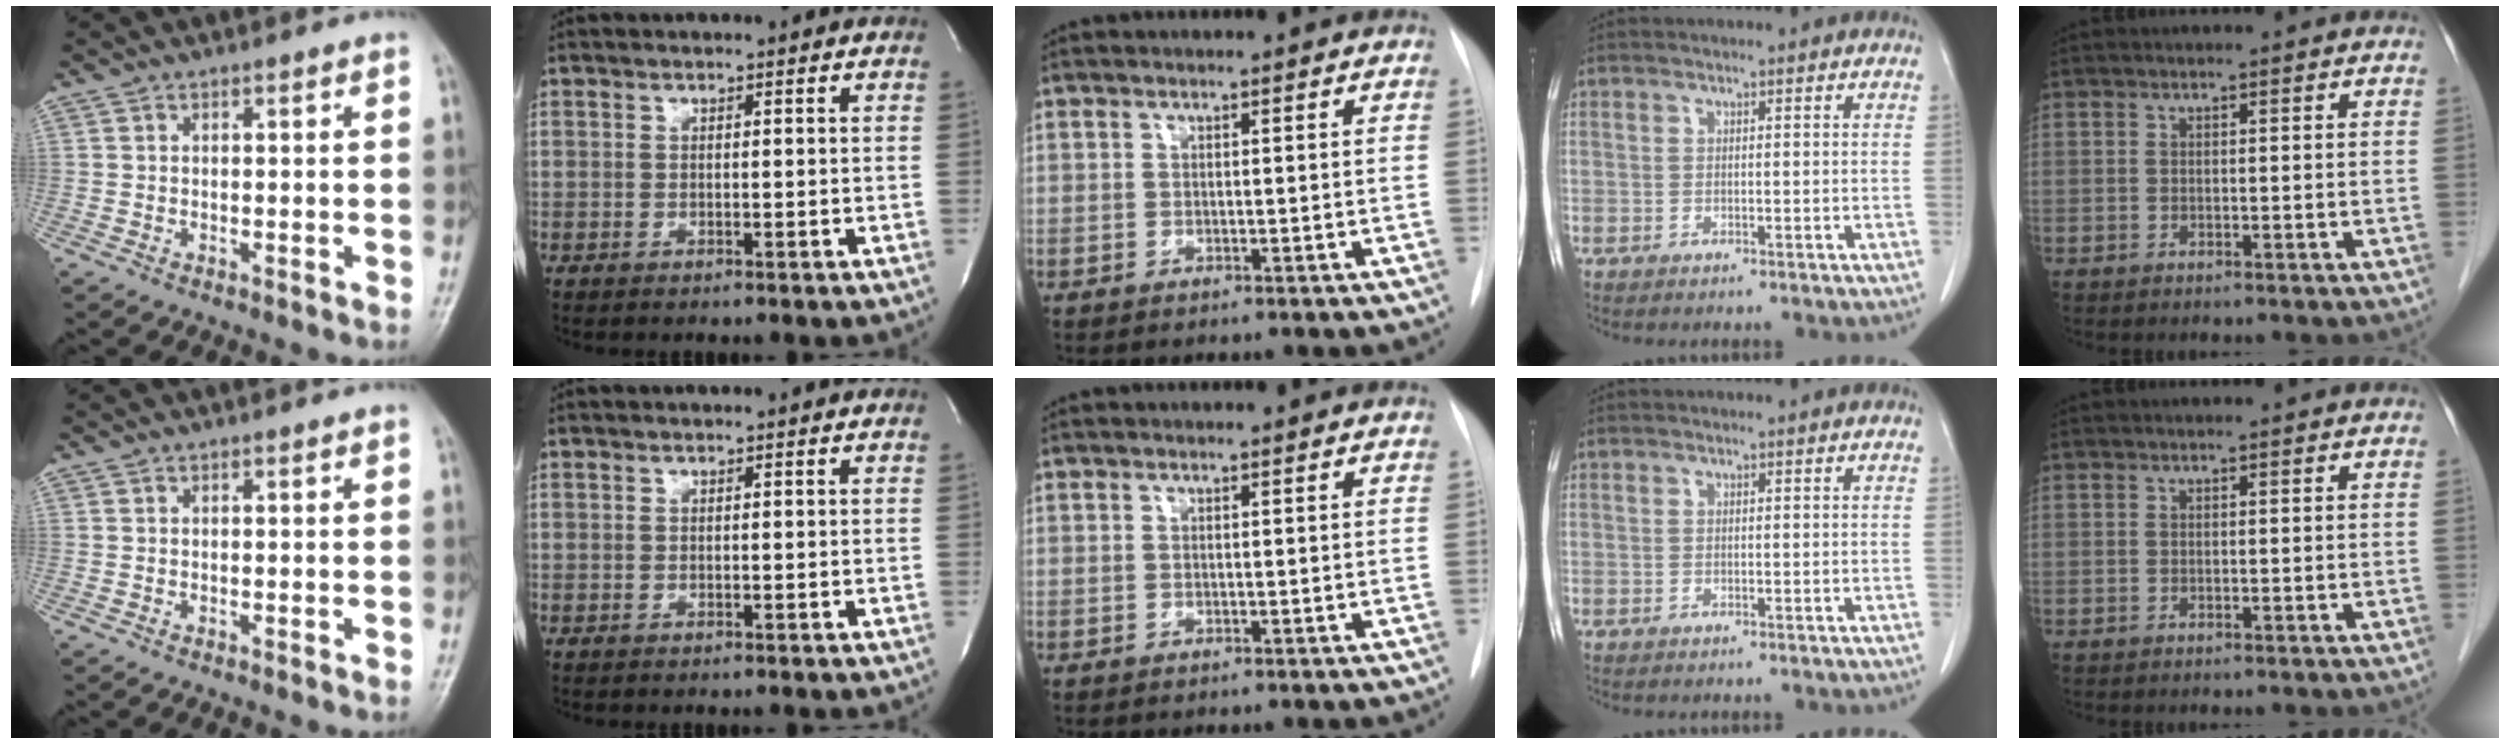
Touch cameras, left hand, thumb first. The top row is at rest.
{}